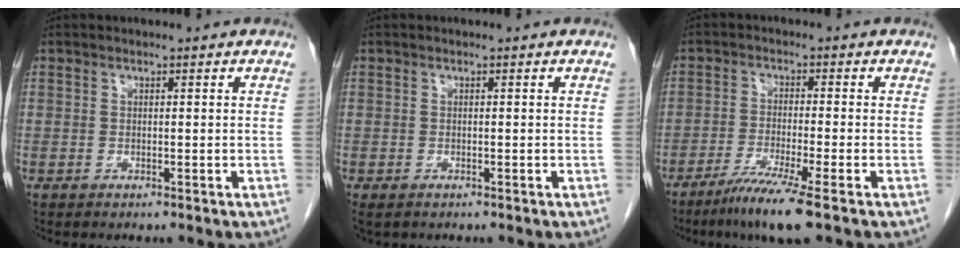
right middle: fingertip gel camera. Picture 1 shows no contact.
{"total": 1.8, "force": [-1.2, 0.9, 1.0], "torque": [-0.022, -0.005, -0.015]}
{"total": 7.2, "force": [-4.8, -0.9, 5.3], "torque": [-0.098, -0.023, -0.091]}